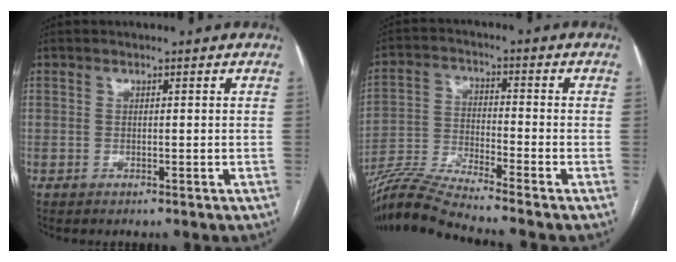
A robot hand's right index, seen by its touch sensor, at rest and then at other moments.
{"total": 10.0, "force": [-9.2, -2.4, 3.0], "torque": [-0.061, -0.011, -0.177]}